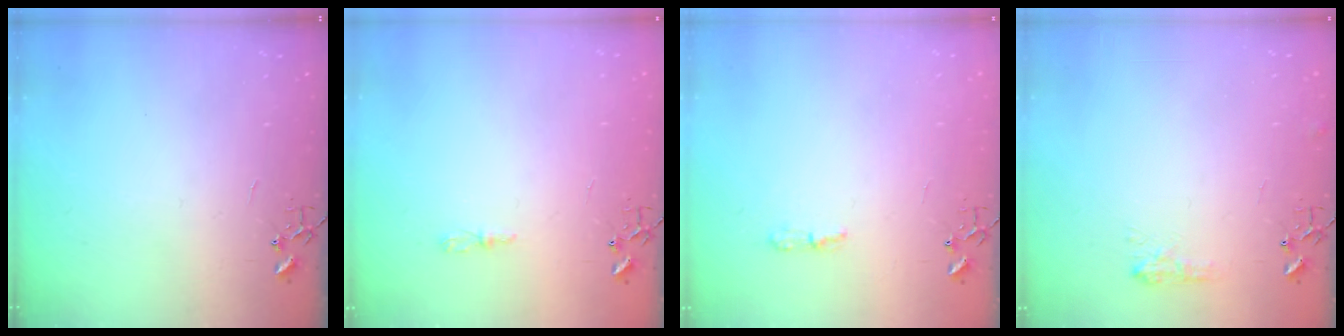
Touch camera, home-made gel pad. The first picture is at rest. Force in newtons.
{"total": 3.5, "press": 3.5, "slide": 0.5}
{"total": 4.7, "press": 4.7, "slide": 0.7}
{"total": 8.0, "press": 7.9, "slide": 0.7}